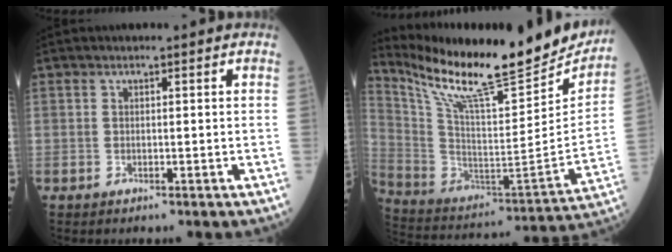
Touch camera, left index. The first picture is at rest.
{"total": 26.4, "force": [22.5, 3.9, 13.3], "torque": [-0.242, -0.059, 0.343]}